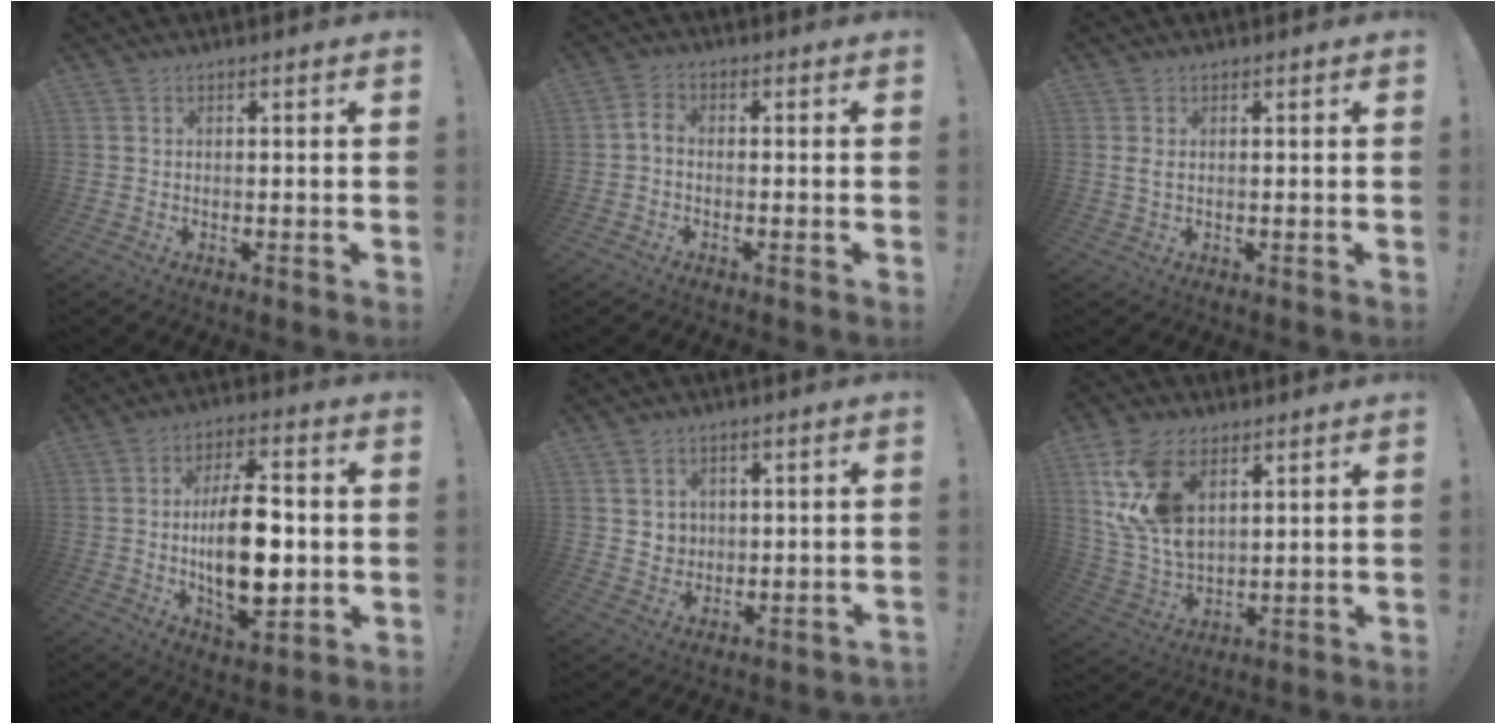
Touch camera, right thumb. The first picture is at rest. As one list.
[{"total": 2.9, "force": [-1.2, 1.7, 2.0], "torque": [-0.042, 0.008, -0.023]}, {"total": 1.6, "force": [0.5, 0.5, 1.4], "torque": [-0.021, -0.002, 0.008]}, {"total": 17.3, "force": [-1.0, 8.1, 15.2], "torque": [-0.264, -0.003, -0.019]}, {"total": 4.7, "force": [1.2, 4.4, 0.8], "torque": [-0.012, -0.004, 0.028]}, {"total": 16.4, "force": [7.0, 10.1, 10.9], "torque": [-0.219, -0.025, 0.132]}]